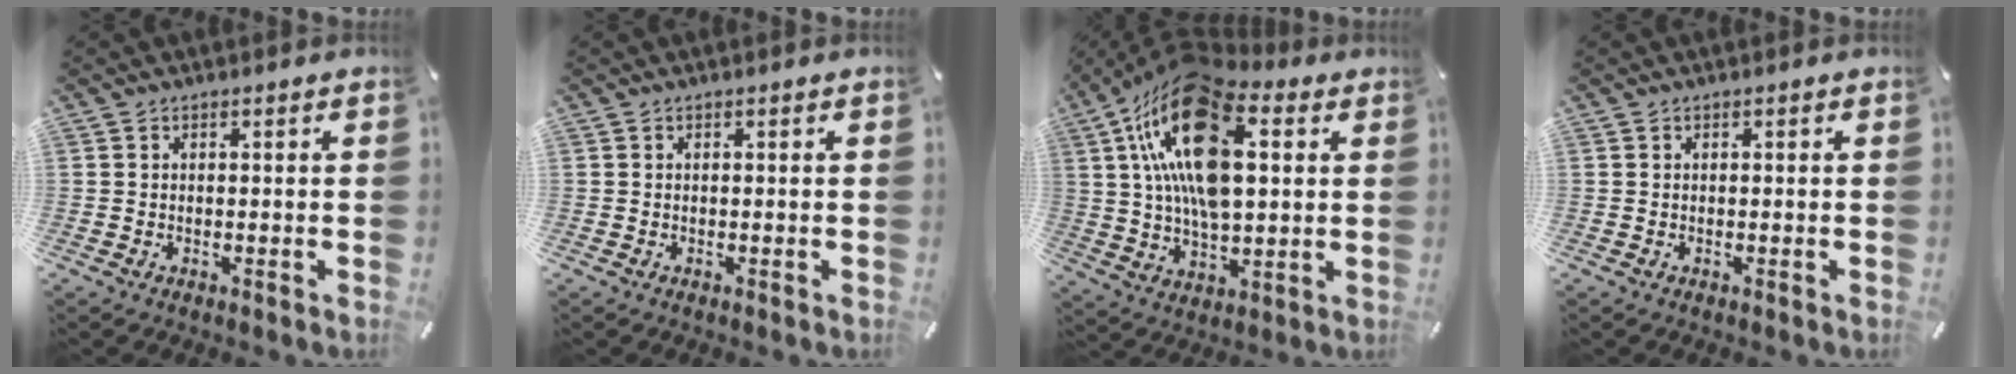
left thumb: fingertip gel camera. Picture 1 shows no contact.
{"total": 0.0}
{"total": 22.8, "force": [7.3, 12.6, 17.5], "torque": [-0.346, -0.015, 0.118]}
{"total": 0.0}